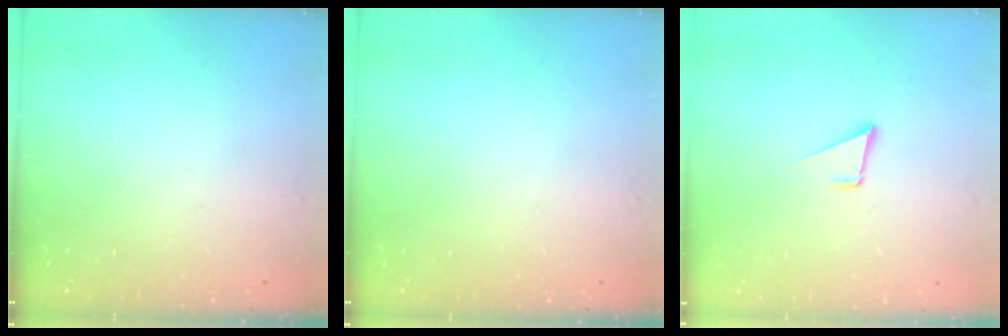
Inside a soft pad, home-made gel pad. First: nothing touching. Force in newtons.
{"total": 0.0}
{"total": 1.6, "press": 1.5, "slide": 0.1}